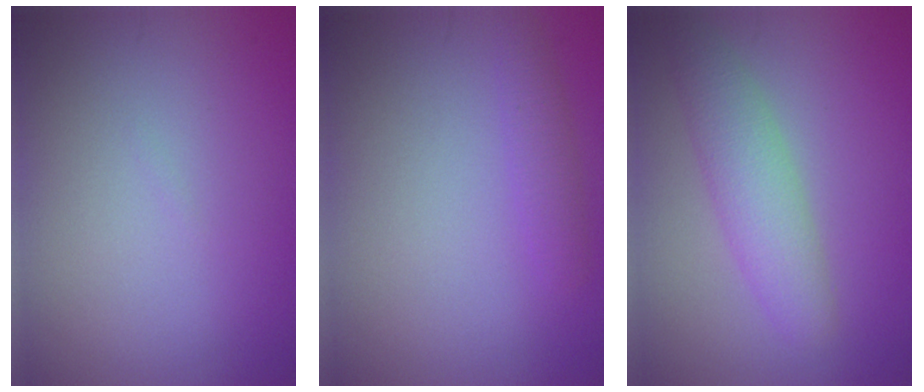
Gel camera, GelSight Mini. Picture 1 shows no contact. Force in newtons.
{"total": 1.6, "press": 1.6, "slide": 0.0}
{"total": 3.8, "press": 3.8, "slide": 0.1}